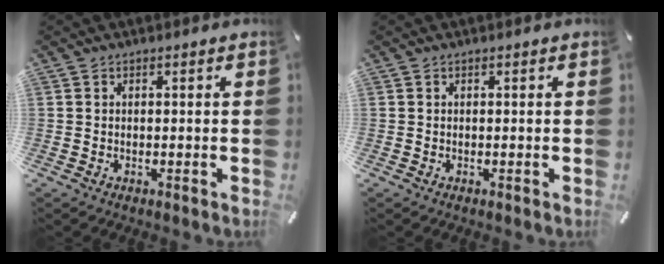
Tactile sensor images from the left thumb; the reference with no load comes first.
{"total": 0.0}